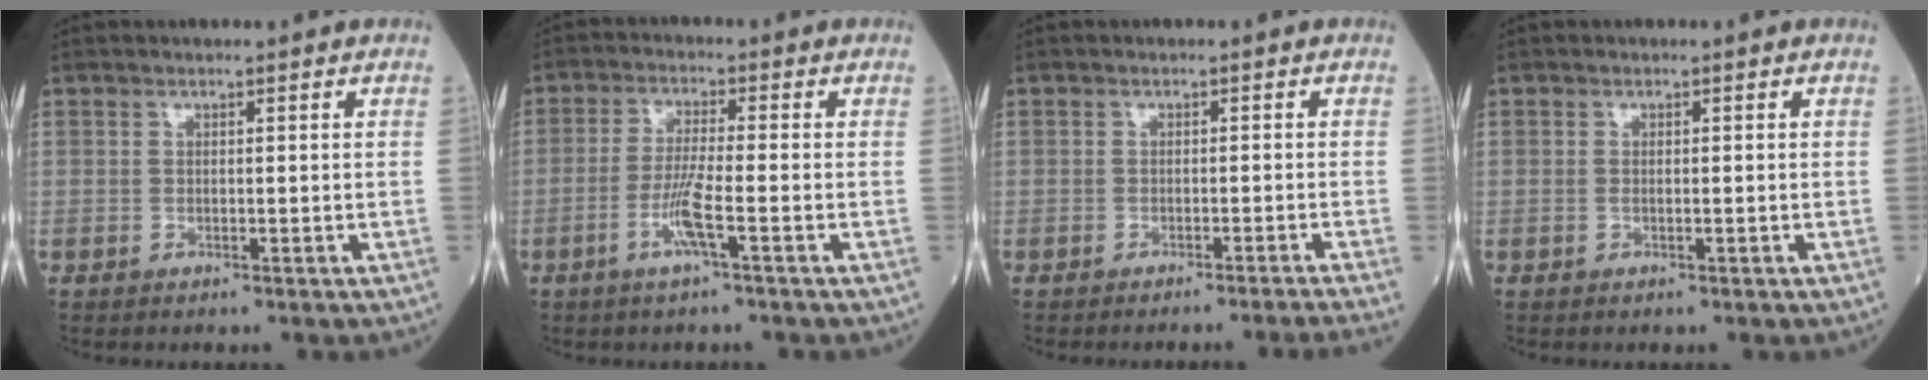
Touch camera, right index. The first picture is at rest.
{"total": 5.2, "force": [-2.2, -0.3, 4.7], "torque": [-0.096, -0.007, -0.047]}
{"total": 5.5, "force": [-4.7, -2.3, 1.8], "torque": [-0.004, -0.007, -0.057]}
{"total": 0.6, "force": [-0.2, 0.1, 0.6], "torque": [-0.015, 0.000, -0.001]}